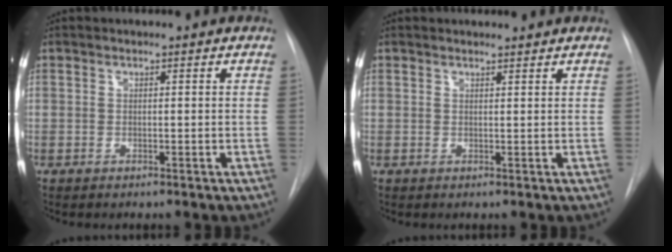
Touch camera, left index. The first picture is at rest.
{"total": 2.6, "force": [2.6, 0.3, 0.3], "torque": [-0.009, 0.007, 0.032]}